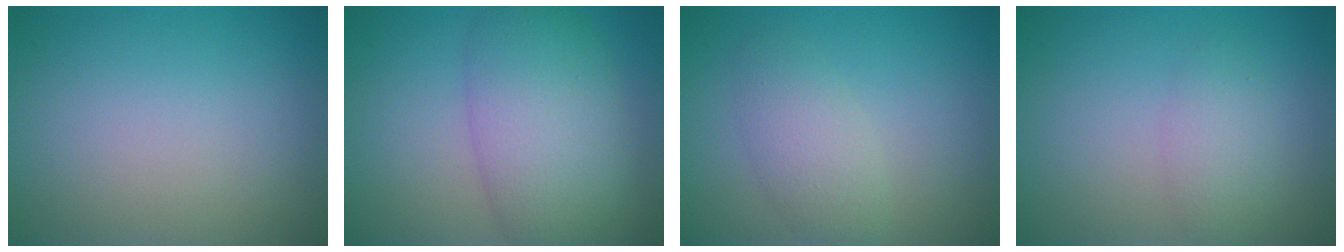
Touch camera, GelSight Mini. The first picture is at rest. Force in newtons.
{"total": 7.9, "press": 7.9, "slide": 0.3}
{"total": 2.9, "press": 2.9, "slide": 0.2}
{"total": 2.2, "press": 2.2, "slide": 0.1}